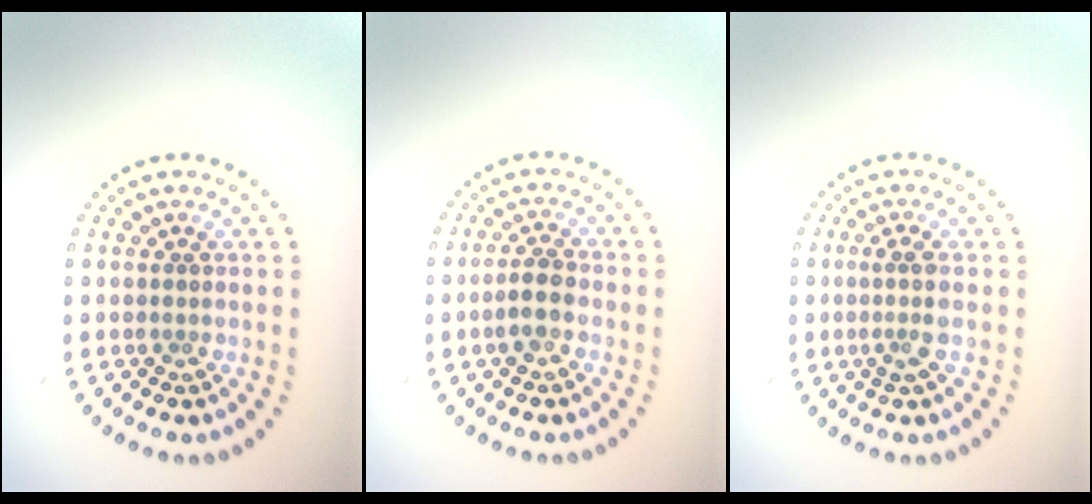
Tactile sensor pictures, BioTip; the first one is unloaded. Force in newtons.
{"total": 2.6, "press": 2.5, "slide": 0.8}
{"total": 2.0, "press": 1.6, "slide": 1.1}